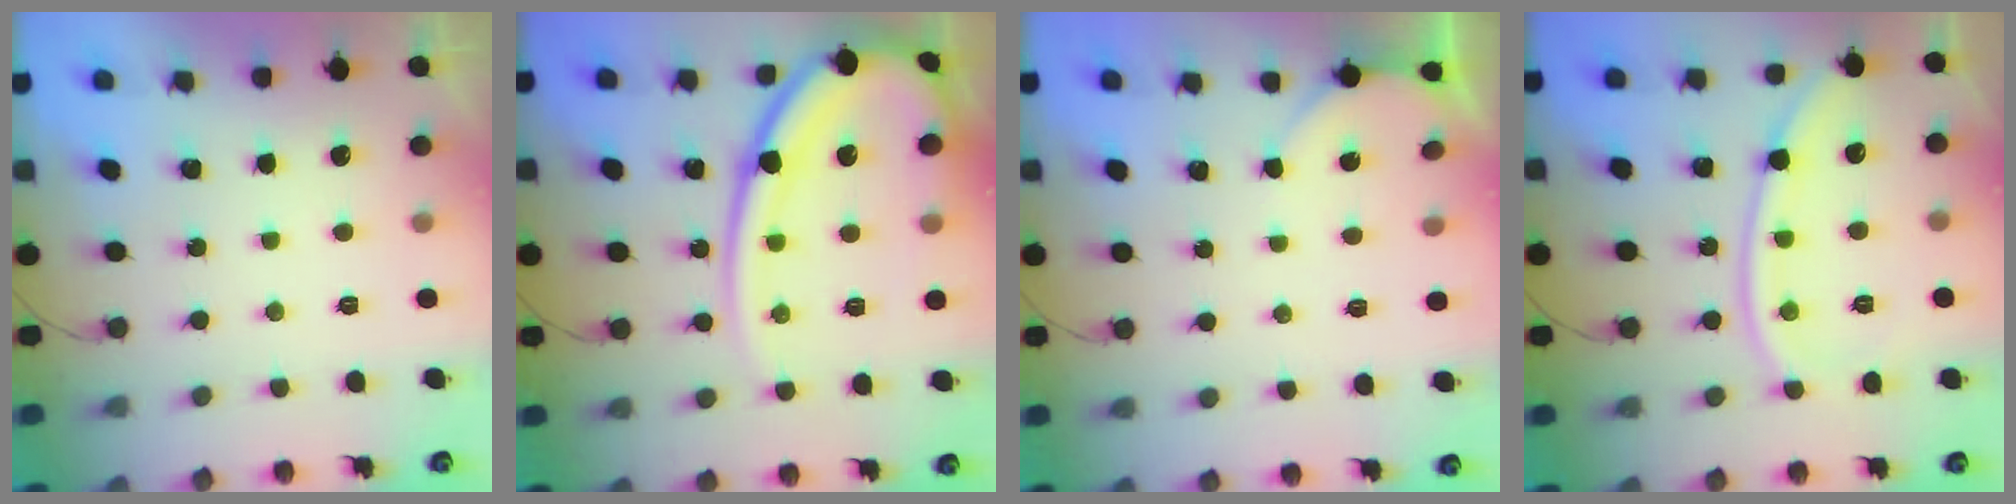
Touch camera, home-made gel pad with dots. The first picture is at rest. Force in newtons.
{"total": 18.9, "press": 18.8, "slide": 2.3}
{"total": 1.9, "press": 1.9, "slide": 0.3}
{"total": 12.3, "press": 12.1, "slide": 1.6}